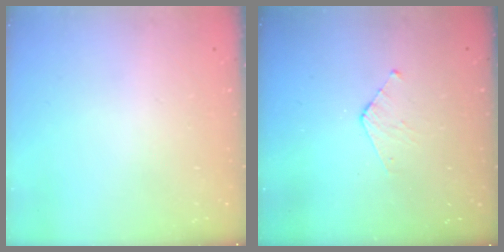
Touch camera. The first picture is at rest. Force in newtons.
{"total": 3.6, "press": 3.6, "slide": 0.3}